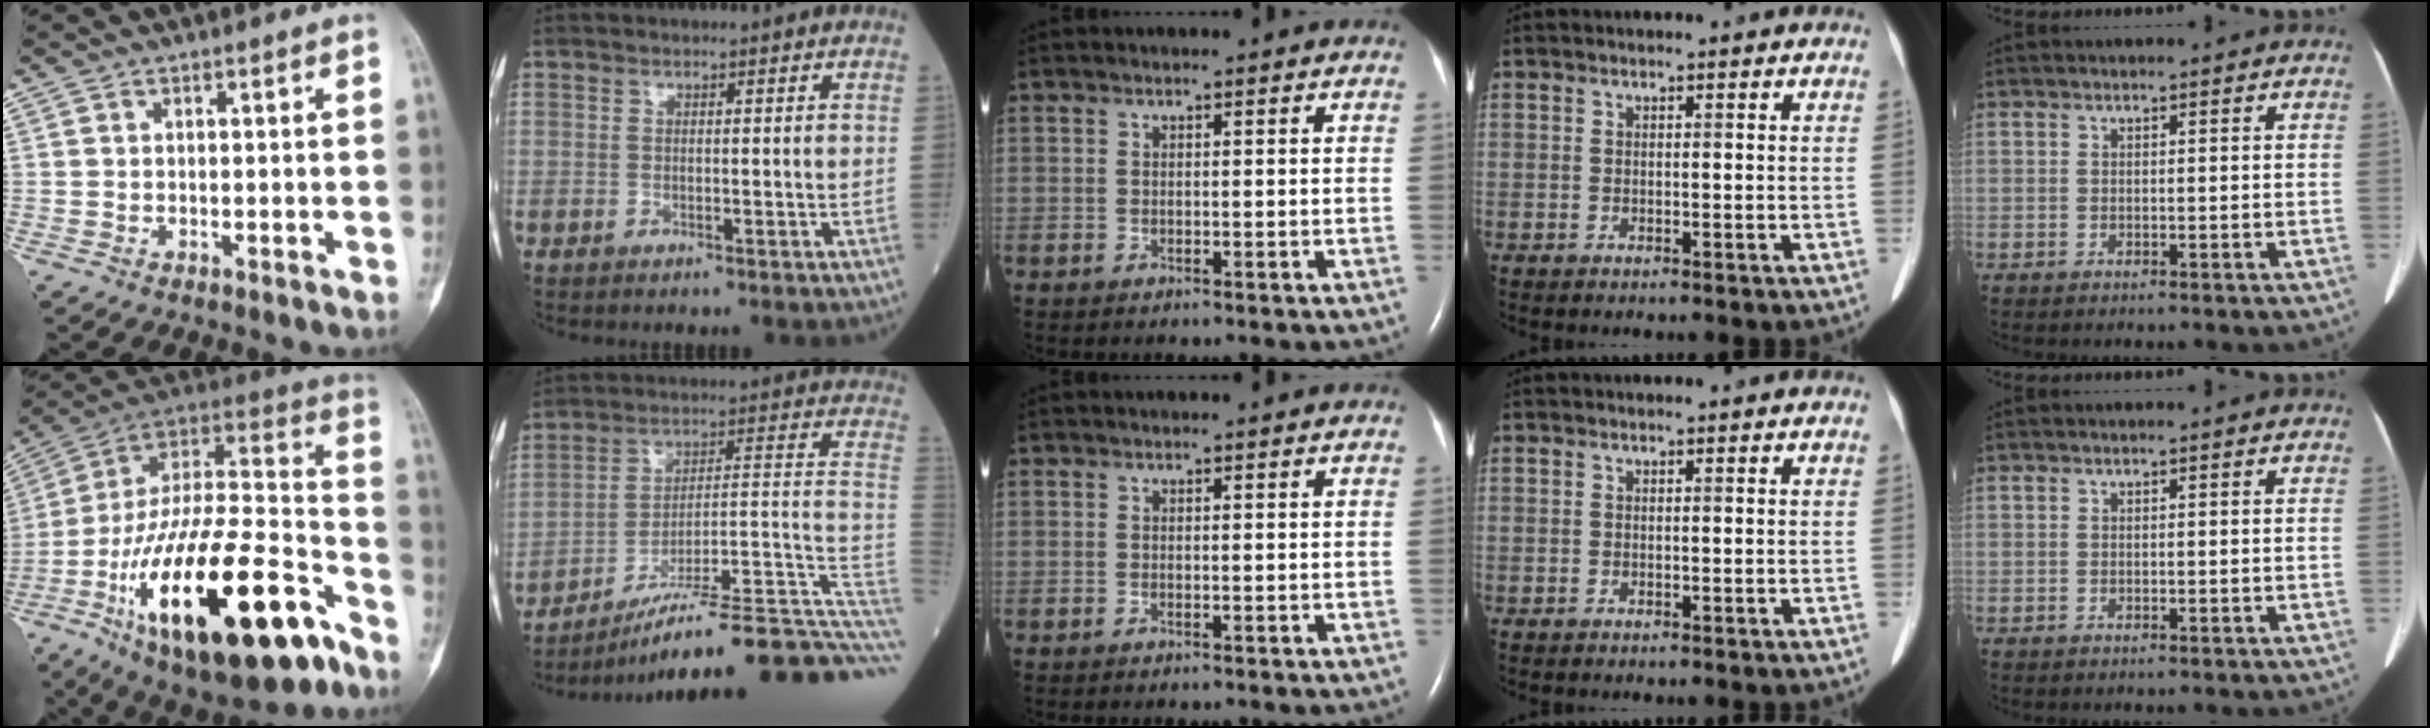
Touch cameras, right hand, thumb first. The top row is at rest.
{"thumb": {"total": 35.6, "force": [-17.1, 13.4, 28.2], "torque": [-0.455, 0.063, -0.276]}, "index": {"total": 24.4, "force": [-19.3, 1.0, 14.9], "torque": [-0.122, 0.032, -0.285]}}